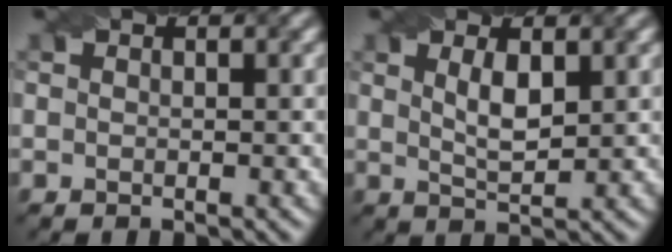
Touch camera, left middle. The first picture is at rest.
{"total": 2.5, "force": [1.0, 0.7, 2.2], "torque": [-0.044, -0.001, 0.021]}